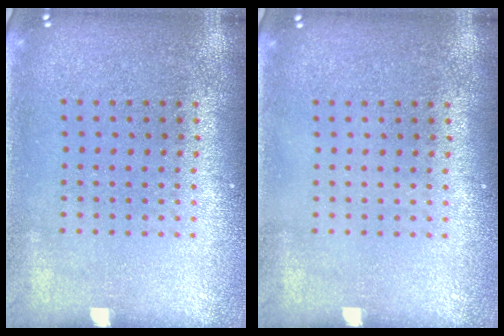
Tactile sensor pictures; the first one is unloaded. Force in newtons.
{"total": 0.0}